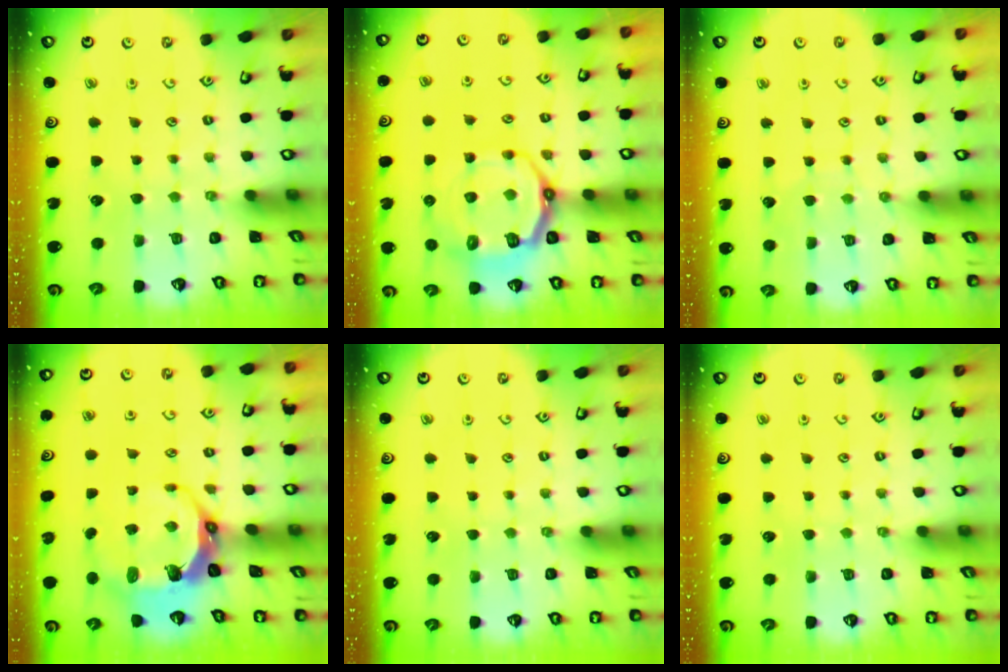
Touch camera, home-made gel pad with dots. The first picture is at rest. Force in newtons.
{"total": 13.3, "press": 12.7, "slide": 3.9}
{"total": 5.1, "press": 5.1, "slide": 0.6}
{"total": 9.4, "press": 8.0, "slide": 5.0}
{"total": 0.0}
{"total": 0.0}